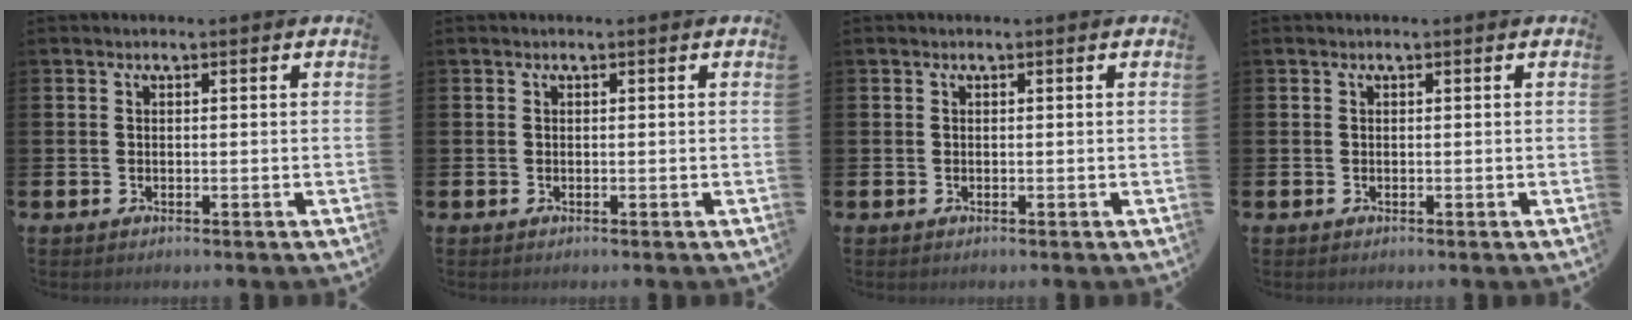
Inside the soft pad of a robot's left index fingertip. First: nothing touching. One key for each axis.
{"total": 0.0}
{"total": 0.0}
{"total": 0.0}